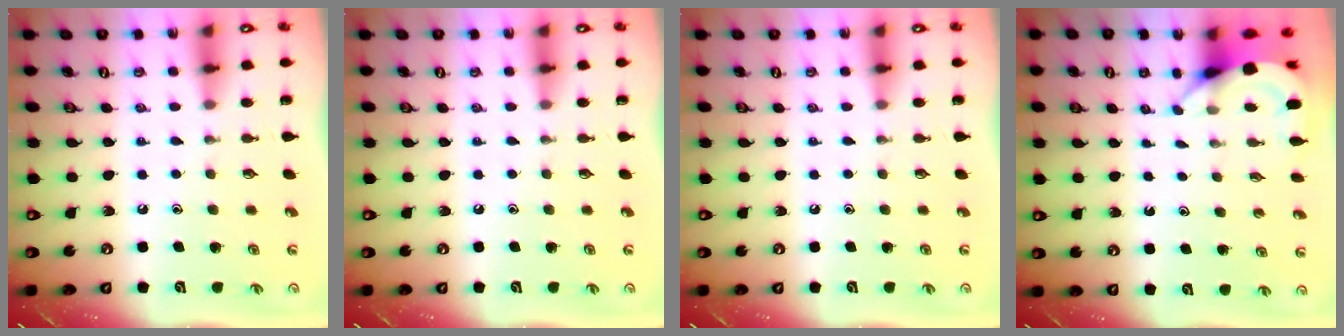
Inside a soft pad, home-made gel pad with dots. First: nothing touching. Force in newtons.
{"total": 0.0}
{"total": 0.0}
{"total": 3.9, "press": 3.9, "slide": 0.2}